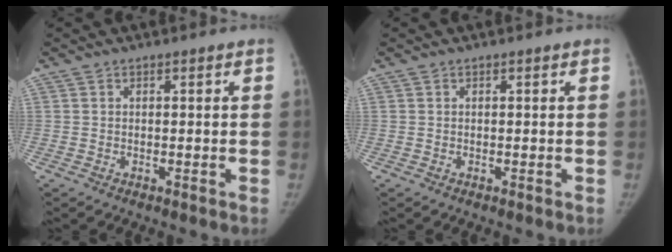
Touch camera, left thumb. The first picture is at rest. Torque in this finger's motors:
{"motor_torque": [-0.05, 0.18, -0.22, 0.24, 0.00]}